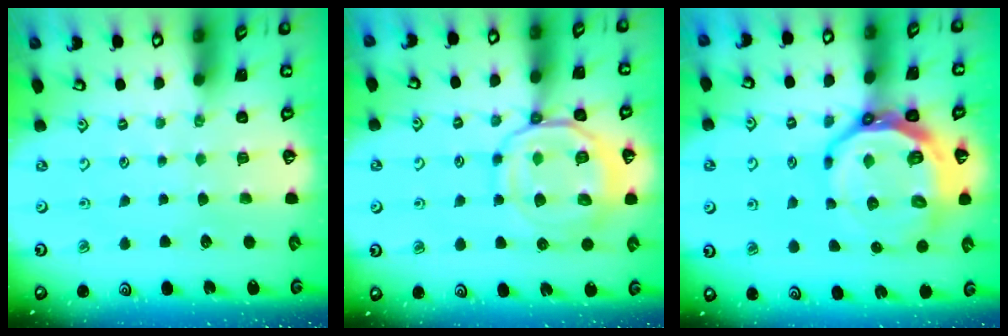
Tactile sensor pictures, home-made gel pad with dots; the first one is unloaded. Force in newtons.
{"total": 14.0, "press": 13.9, "slide": 1.5}
{"total": 17.3, "press": 16.8, "slide": 4.4}